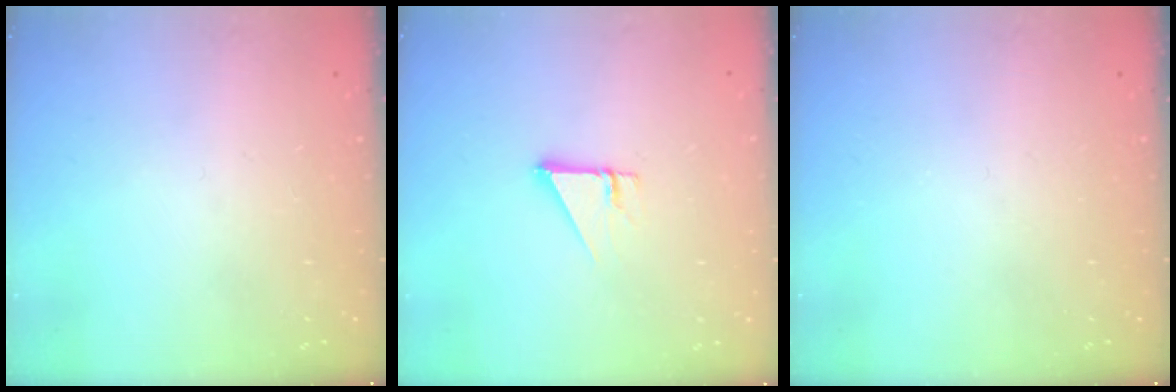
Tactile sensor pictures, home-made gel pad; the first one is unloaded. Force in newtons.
{"total": 2.7, "press": 2.7, "slide": 0.2}
{"total": 0.0}